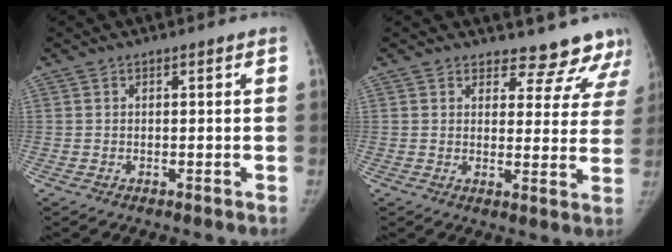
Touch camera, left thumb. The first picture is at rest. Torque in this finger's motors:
{"motor_torque": [0.11, 0.11, 0.01, 0.00, 0.00]}